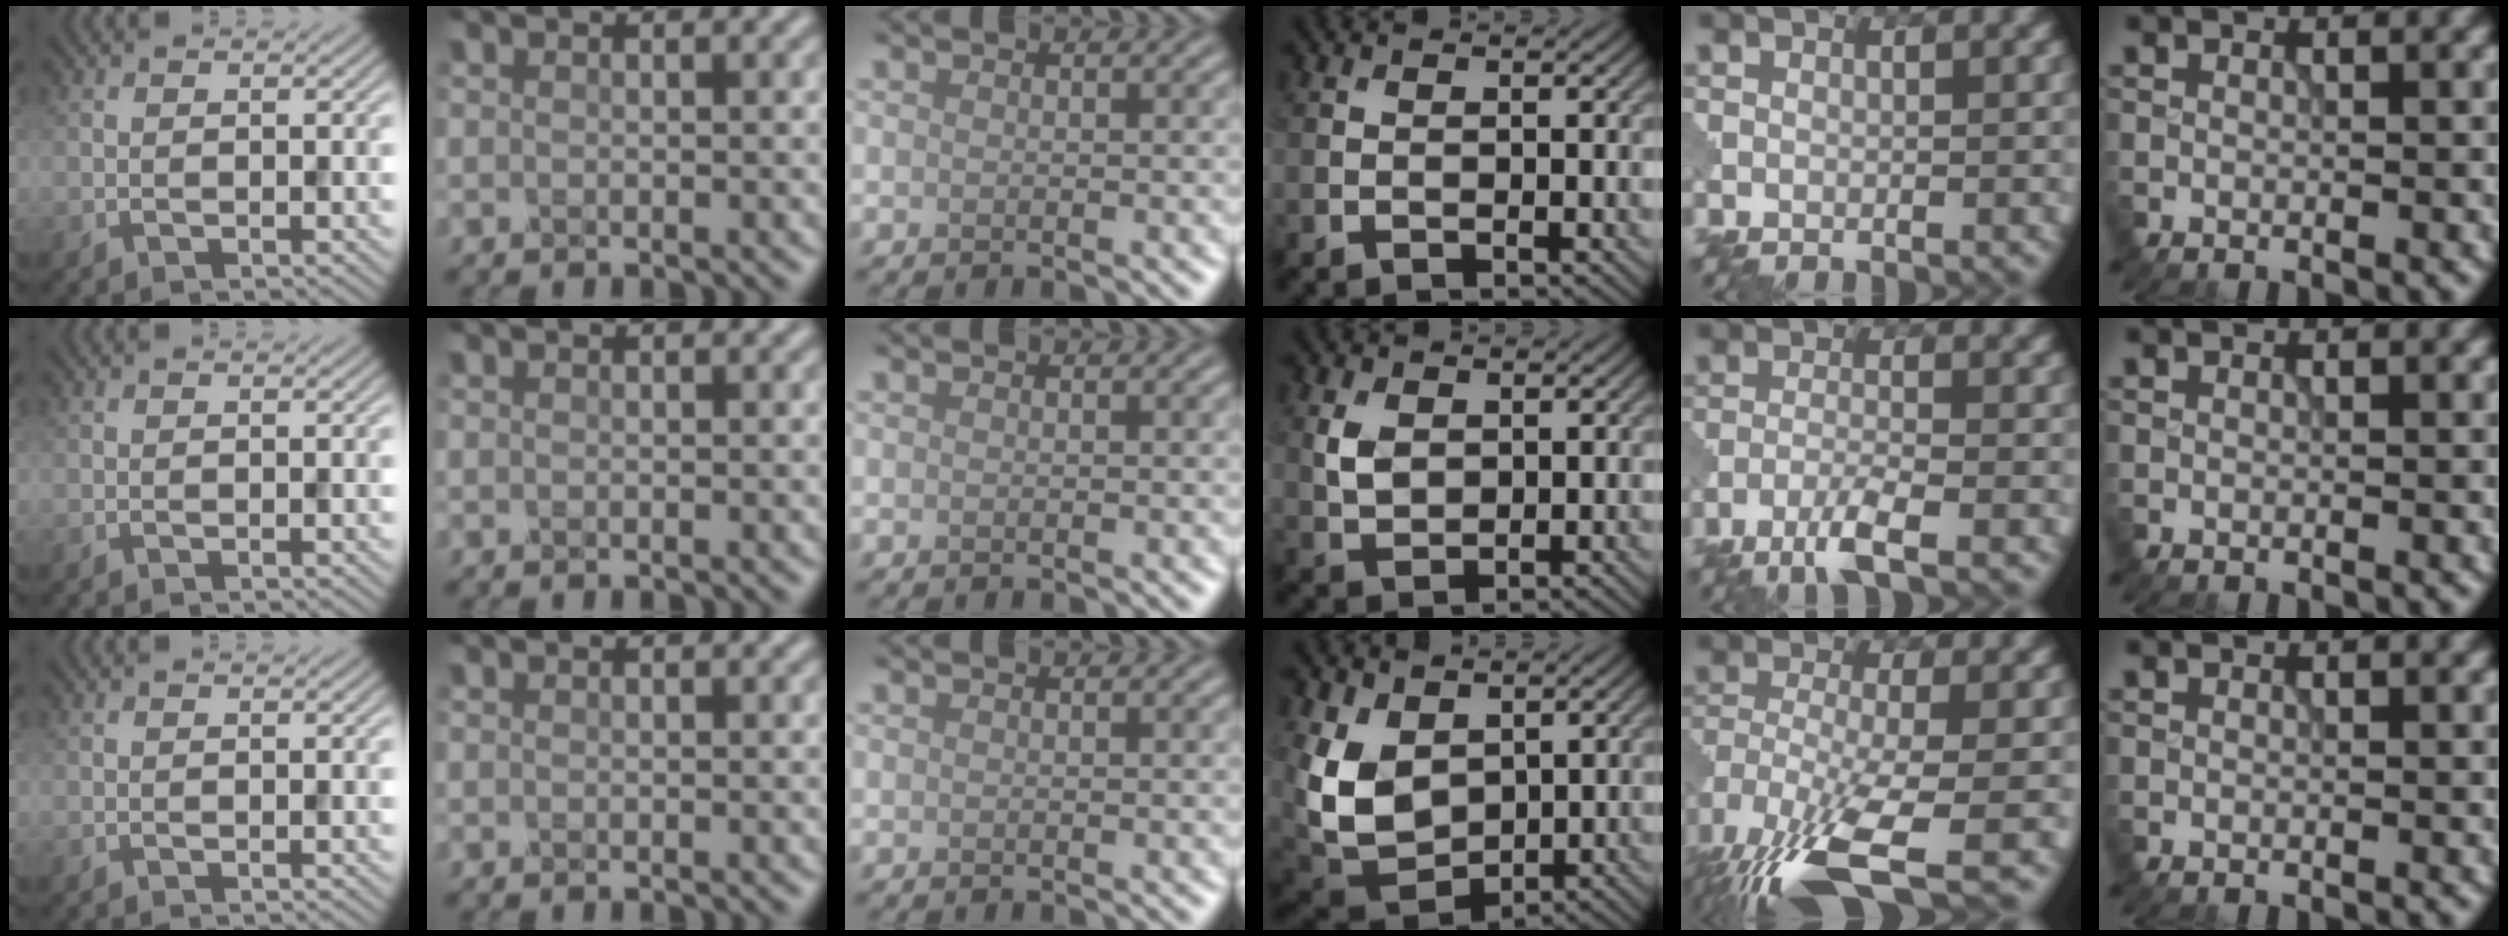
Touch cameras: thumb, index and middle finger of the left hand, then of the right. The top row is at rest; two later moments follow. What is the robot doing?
{"motion": "squeeze", "object": "clothespin"}